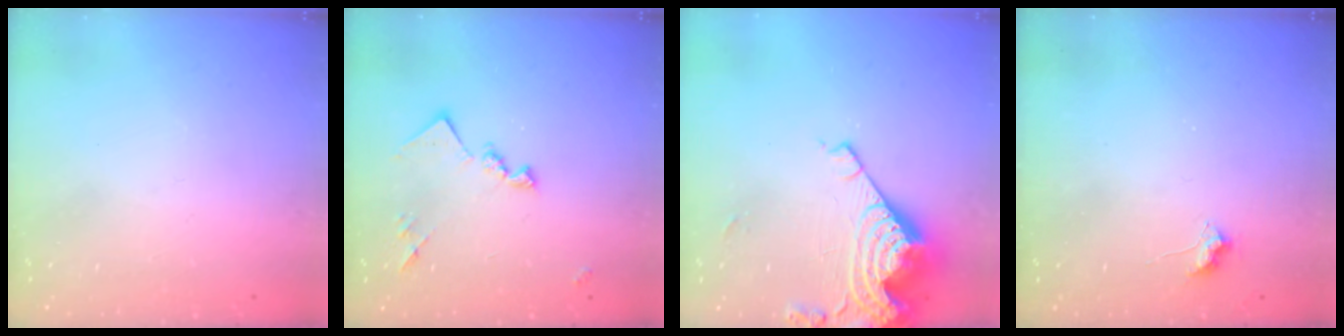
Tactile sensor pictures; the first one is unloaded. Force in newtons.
{"total": 11.9, "press": 11.9, "slide": 0.6}
{"total": 12.7, "press": 12.7, "slide": 1.0}
{"total": 5.7, "press": 5.7, "slide": 0.9}